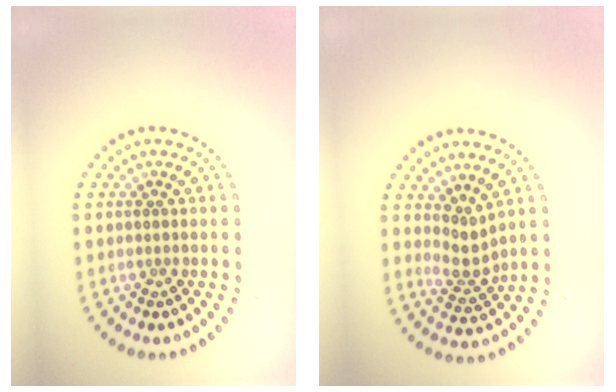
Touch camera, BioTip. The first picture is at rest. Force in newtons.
{"total": 2.4, "press": 1.6, "slide": 1.8}